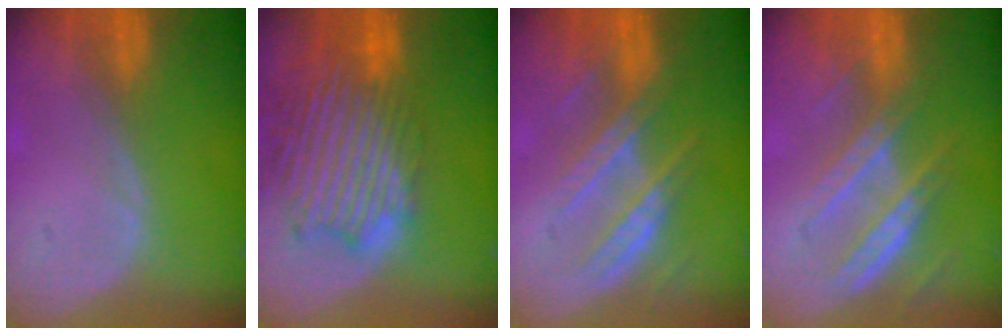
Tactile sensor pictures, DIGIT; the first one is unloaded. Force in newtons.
{"total": 13.9, "press": 11.9, "slide": 7.2}
{"total": 7.4, "press": 7.2, "slide": 1.9}
{"total": 7.8, "press": 7.0, "slide": 3.4}